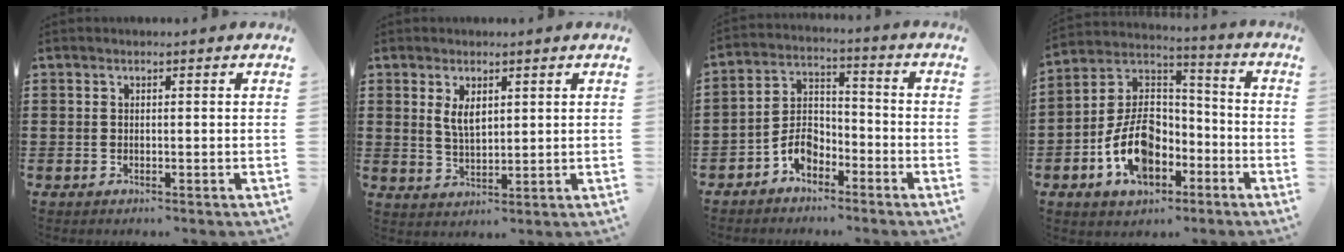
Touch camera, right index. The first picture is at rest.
{"total": 3.5, "force": [1.5, 1.8, 2.6], "torque": [-0.049, 0.002, 0.025]}
{"total": 5.8, "force": [-3.6, 3.6, 2.8], "torque": [-0.065, 0.015, -0.071]}
{"total": 11.5, "force": [-4.8, 7.4, 7.3], "torque": [-0.173, 0.015, -0.093]}